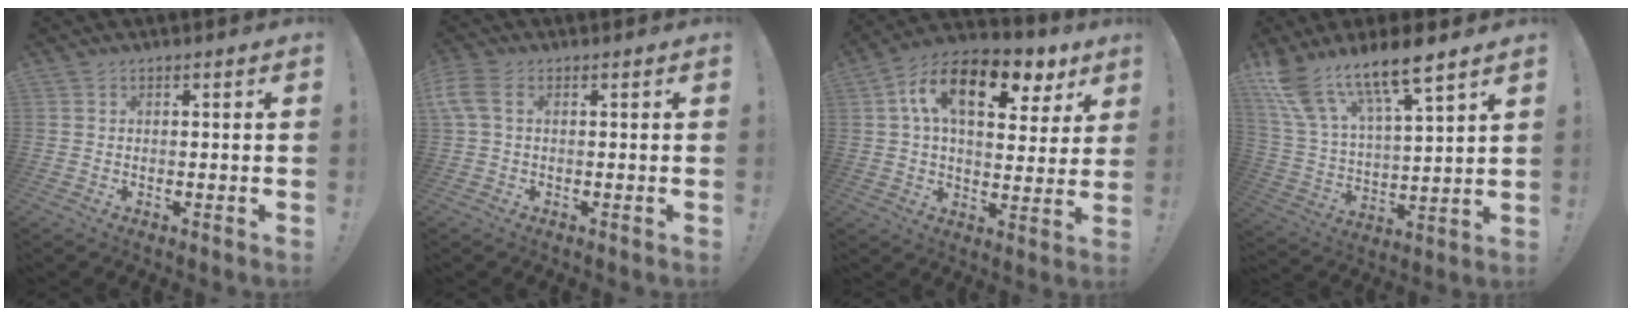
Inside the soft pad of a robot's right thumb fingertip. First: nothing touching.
{"total": 4.7, "force": [1.3, 2.2, 3.9], "torque": [-0.087, -0.003, 0.026]}
{"total": 16.9, "force": [6.9, 8.9, 12.6], "torque": [-0.200, -0.023, 0.115]}
{"total": 15.3, "force": [11.9, 4.3, 8.5], "torque": [-0.169, -0.080, 0.214]}